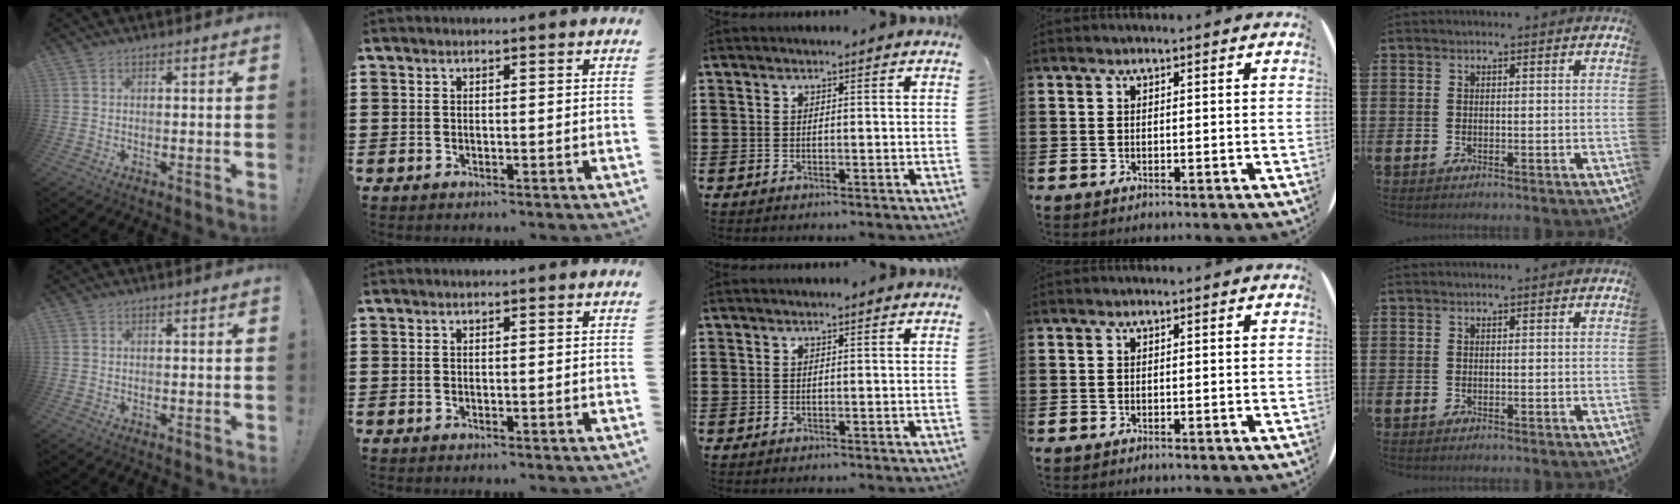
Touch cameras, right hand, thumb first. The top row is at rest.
{}